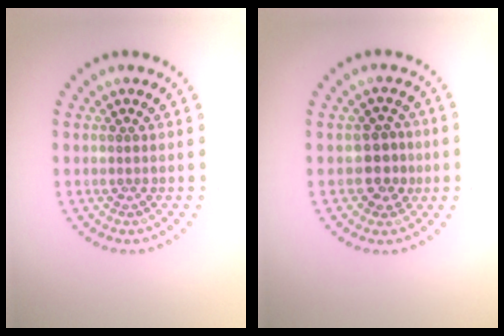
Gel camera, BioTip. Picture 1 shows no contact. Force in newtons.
{"total": 2.5, "press": 2.3, "slide": 0.9}